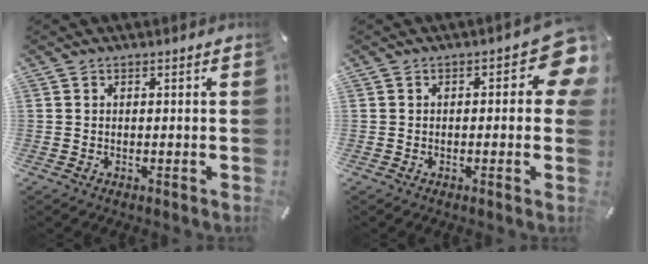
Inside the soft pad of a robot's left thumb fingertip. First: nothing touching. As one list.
[{"total": 7.6, "force": [1.4, 3.6, 6.6], "torque": [-0.081, -0.005, 0.020]}]